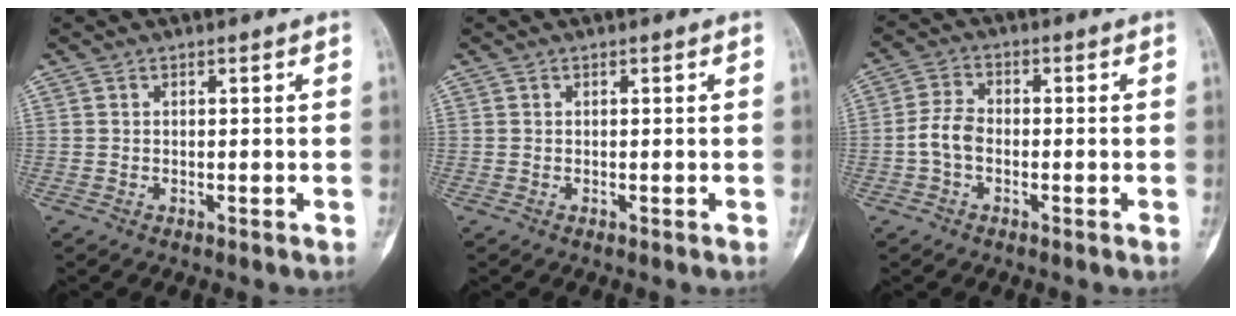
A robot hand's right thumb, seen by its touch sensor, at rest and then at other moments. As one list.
[{"total": 0.0}, {"total": 4.8, "force": [-1.3, 3.1, 3.4], "torque": [-0.069, 0.017, -0.031]}]